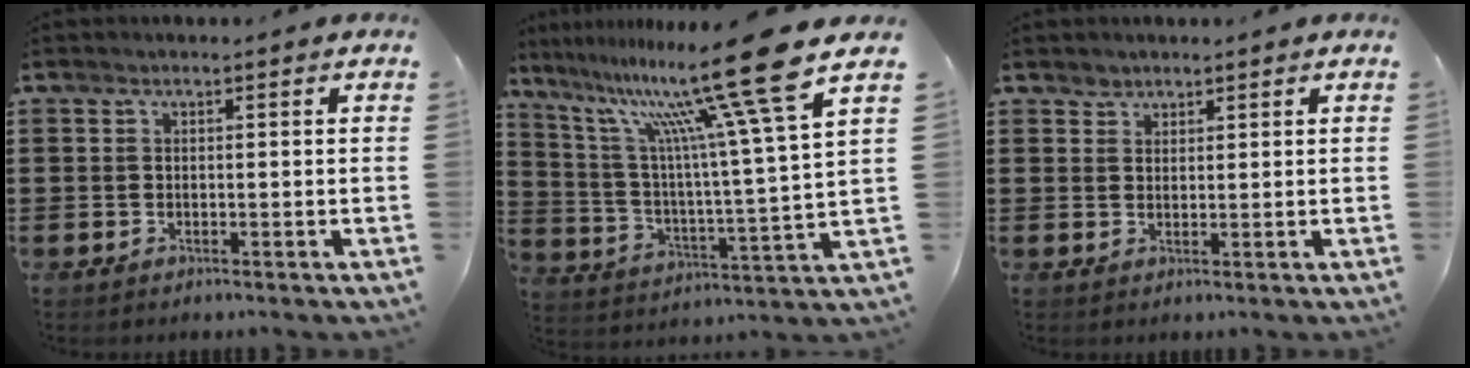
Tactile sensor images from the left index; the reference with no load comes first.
{"total": 19.4, "force": [13.2, 0.5, 14.2], "torque": [-0.267, -0.078, 0.201]}
{"total": 1.6, "force": [1.3, 0.9, 0.0], "torque": [-0.003, 0.002, 0.027]}